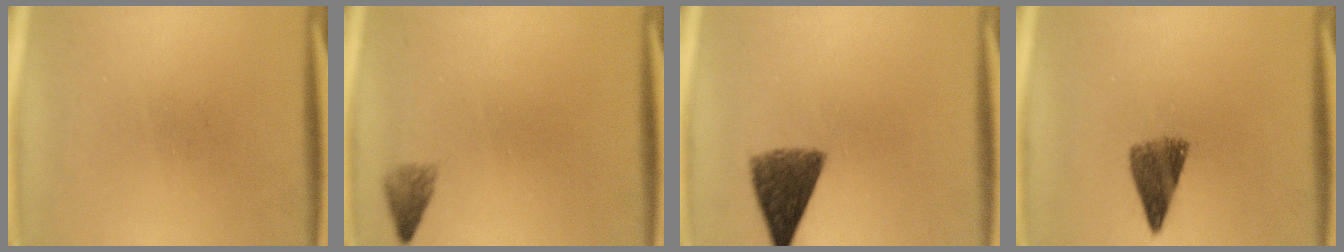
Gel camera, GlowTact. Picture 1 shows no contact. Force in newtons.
{"total": 1.8}
{"total": 7.8}
{"total": 5.7}